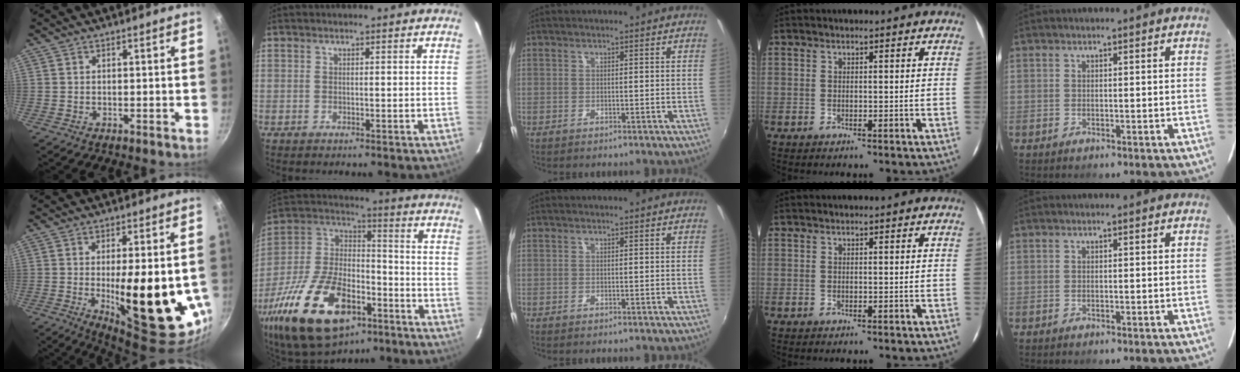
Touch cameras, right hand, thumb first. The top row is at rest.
{"thumb": {"total": 20.7, "force": [-2.7, 6.9, 19.3], "torque": [-0.253, -0.021, -0.026]}, "index": {"total": 28.6, "force": [-14.8, 14.8, 19.5], "torque": [-0.406, -0.012, -0.244]}}